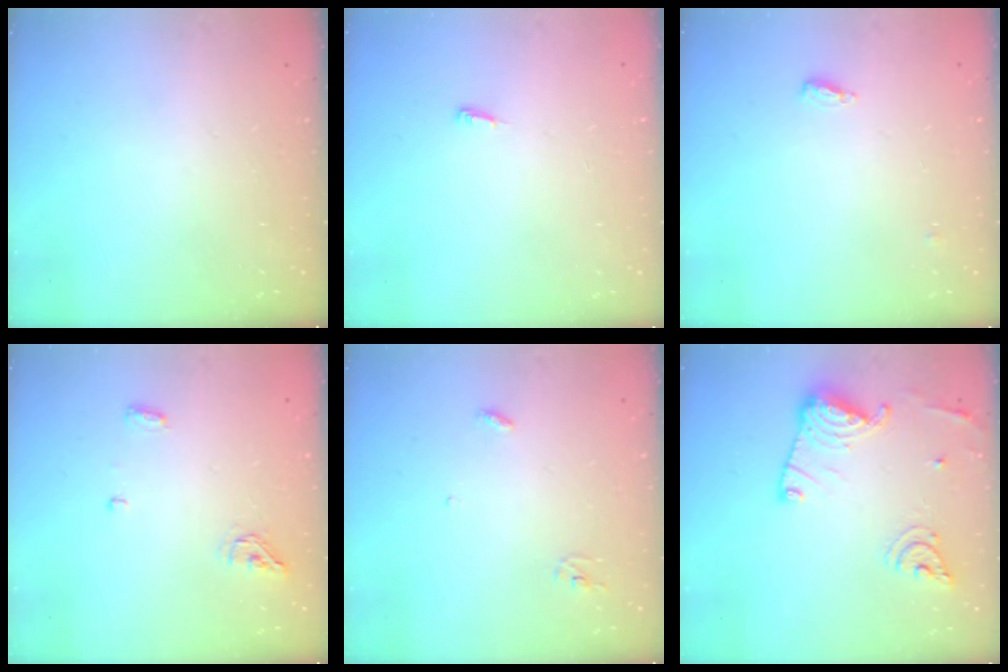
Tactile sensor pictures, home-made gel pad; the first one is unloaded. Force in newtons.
{"total": 3.3, "press": 3.3, "slide": 0.8}
{"total": 4.7, "press": 4.6, "slide": 1.2}
{"total": 4.9, "press": 4.8, "slide": 1.0}
{"total": 2.9, "press": 2.9, "slide": 0.2}
{"total": 15.7, "press": 15.6, "slide": 1.6}